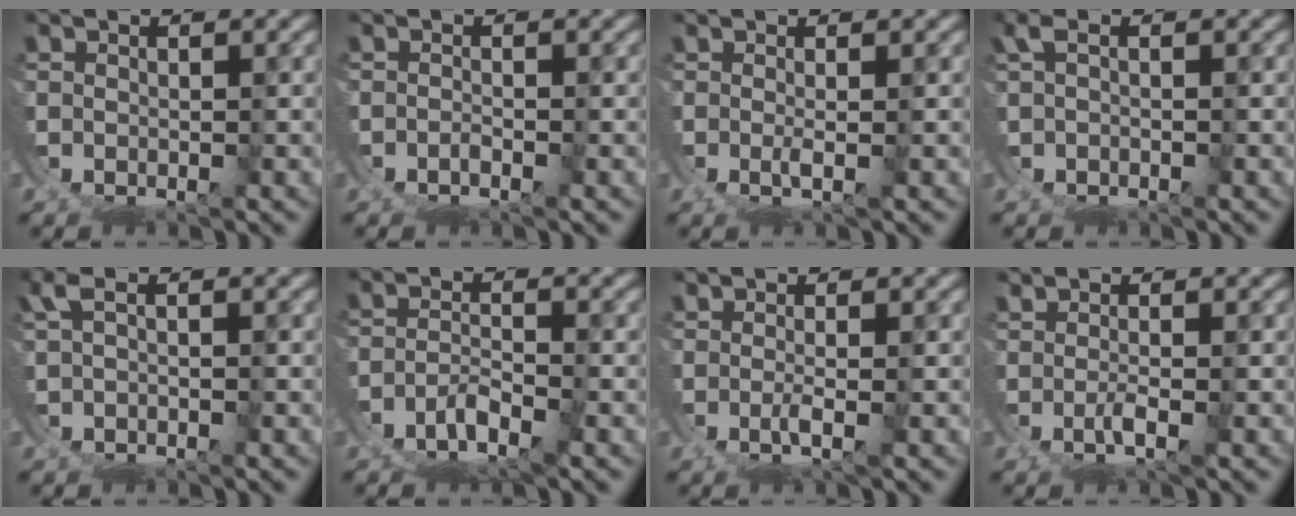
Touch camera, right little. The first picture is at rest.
{"total": 2.0, "force": [-1.6, 0.9, 0.7], "torque": [-0.018, -0.015, -0.020]}
{"total": 2.3, "force": [0.9, -1.9, 0.9], "torque": [-0.013, -0.003, 0.019]}
{"total": 2.1, "force": [0.3, 1.5, 1.4], "torque": [-0.024, 0.012, -0.001]}
{"total": 2.6, "force": [0.8, 1.8, 1.7], "torque": [-0.029, 0.015, 0.007]}
{"total": 4.1, "force": [-2.8, 2.4, 1.8], "torque": [-0.040, -0.020, -0.037]}
{"total": 2.5, "force": [1.1, -1.8, 1.2], "torque": [-0.015, 0.001, 0.021]}
{"total": 2.5, "force": [1.3, -1.6, 1.5], "torque": [-0.014, 0.005, 0.021]}